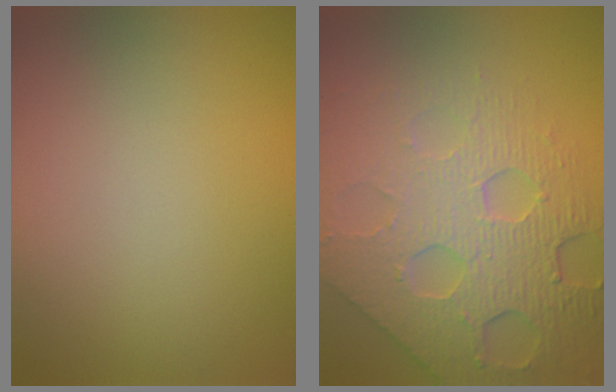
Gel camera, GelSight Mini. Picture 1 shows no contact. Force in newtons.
{"total": 7.9, "press": 5.6, "slide": 5.6}